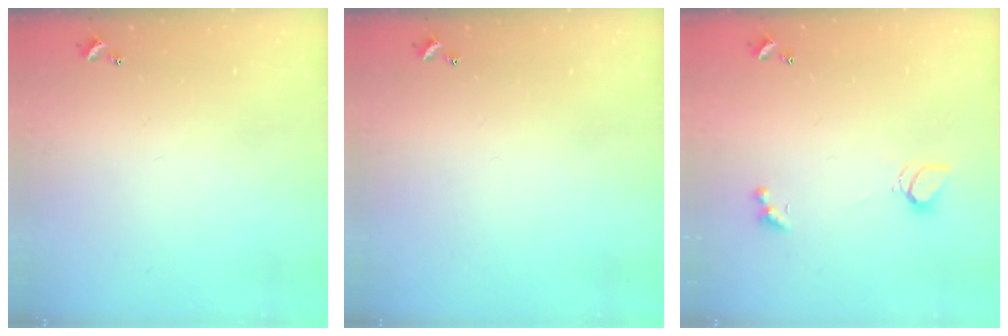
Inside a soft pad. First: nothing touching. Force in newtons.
{"total": 0.0}
{"total": 2.0, "press": 1.9, "slide": 0.5}